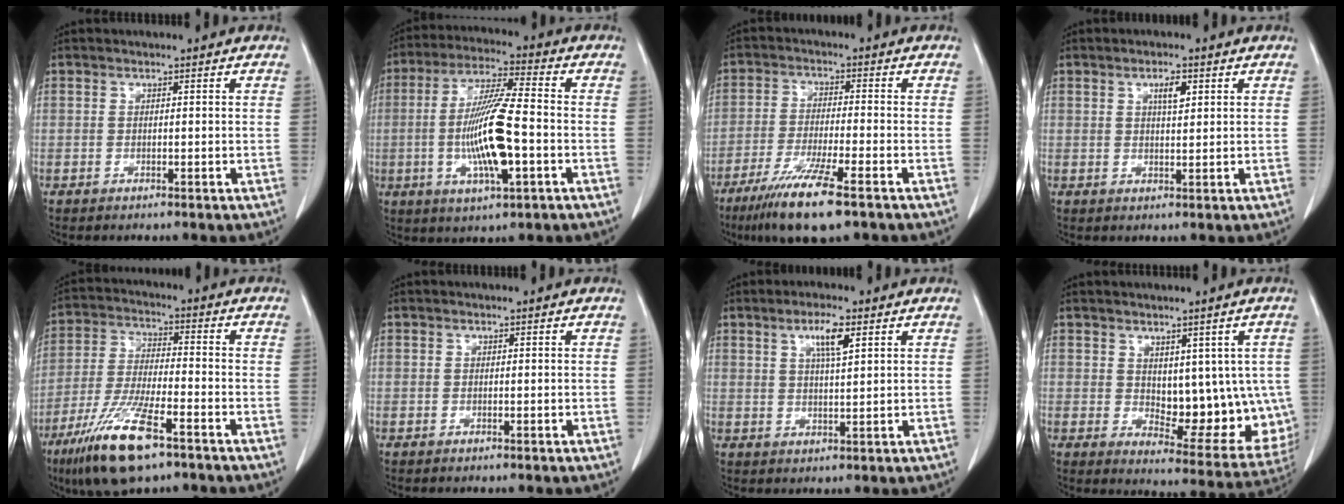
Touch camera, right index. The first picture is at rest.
{"total": 13.2, "force": [-2.5, 1.6, 12.9], "torque": [-0.250, -0.006, -0.046]}
{"total": 10.7, "force": [-6.9, 0.6, 8.1], "torque": [-0.151, -0.030, -0.116]}
{"total": 2.8, "force": [1.2, 0.9, 2.4], "torque": [-0.041, -0.001, 0.021]}
{"total": 13.1, "force": [-7.9, 2.4, 10.1], "torque": [-0.206, -0.028, -0.140]}
{"total": 0.0}
{"total": 4.7, "force": [2.3, 0.6, 4.0], "torque": [-0.074, 0.001, 0.041]}
{"total": 12.8, "force": [0.9, 6.5, 11.0], "torque": [-0.130, -0.008, 0.031]}